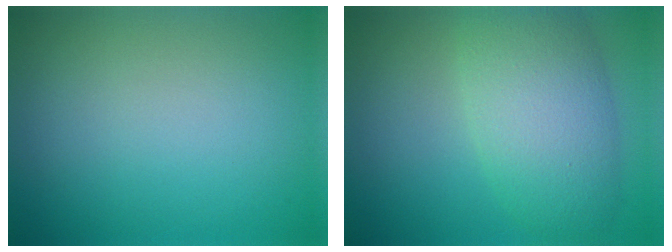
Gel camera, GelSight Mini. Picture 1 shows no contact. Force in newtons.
{"total": 6.8, "press": 6.8, "slide": 0.2}